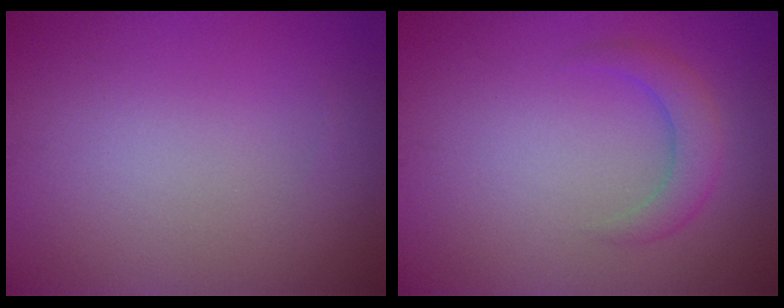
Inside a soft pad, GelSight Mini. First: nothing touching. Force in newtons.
{"total": 2.4, "press": 2.4, "slide": 0.0}